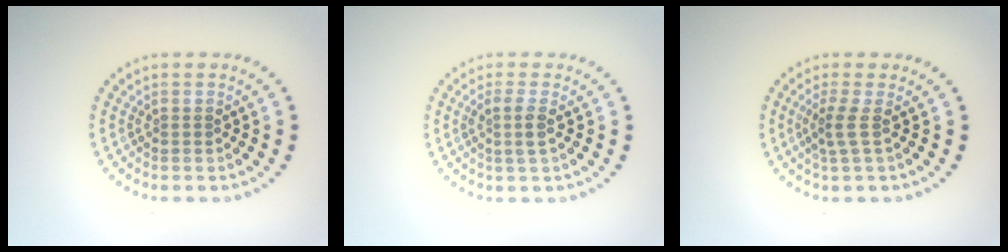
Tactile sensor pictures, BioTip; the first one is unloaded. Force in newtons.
{"total": 1.7, "press": 1.5, "slide": 0.6}
{"total": 1.9, "press": 1.3, "slide": 1.5}